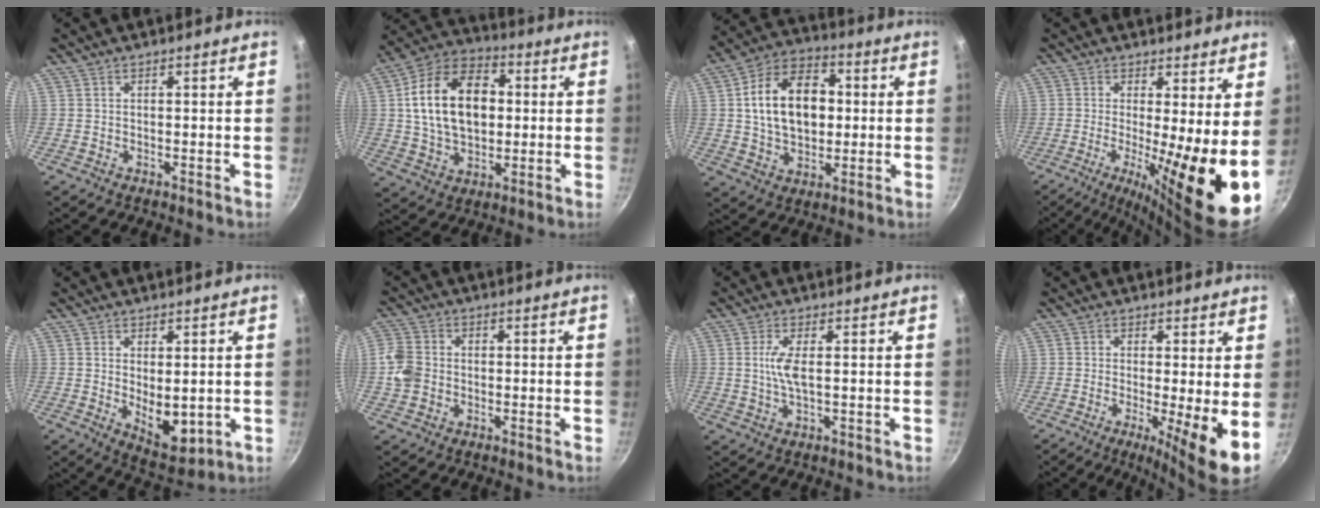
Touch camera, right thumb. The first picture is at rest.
{"total": 18.6, "force": [2.0, 12.4, 13.7], "torque": [-0.209, 0.020, 0.026]}
{"total": 16.7, "force": [1.6, 11.4, 12.0], "torque": [-0.172, 0.019, 0.019]}
{"total": 14.7, "force": [-0.7, 2.8, 14.4], "torque": [-0.207, -0.029, -0.011]}
{"total": 8.3, "force": [0.0, 4.4, 7.0], "torque": [-0.086, -0.023, 0.018]}
{"total": 5.9, "force": [-1.0, 5.0, 3.0], "torque": [-0.054, 0.010, -0.031]}
{"total": 4.4, "force": [0.3, 1.2, 4.2], "torque": [-0.096, 0.000, 0.008]}
{"total": 8.5, "force": [-1.0, 1.1, 8.4], "torque": [-0.121, -0.017, -0.016]}